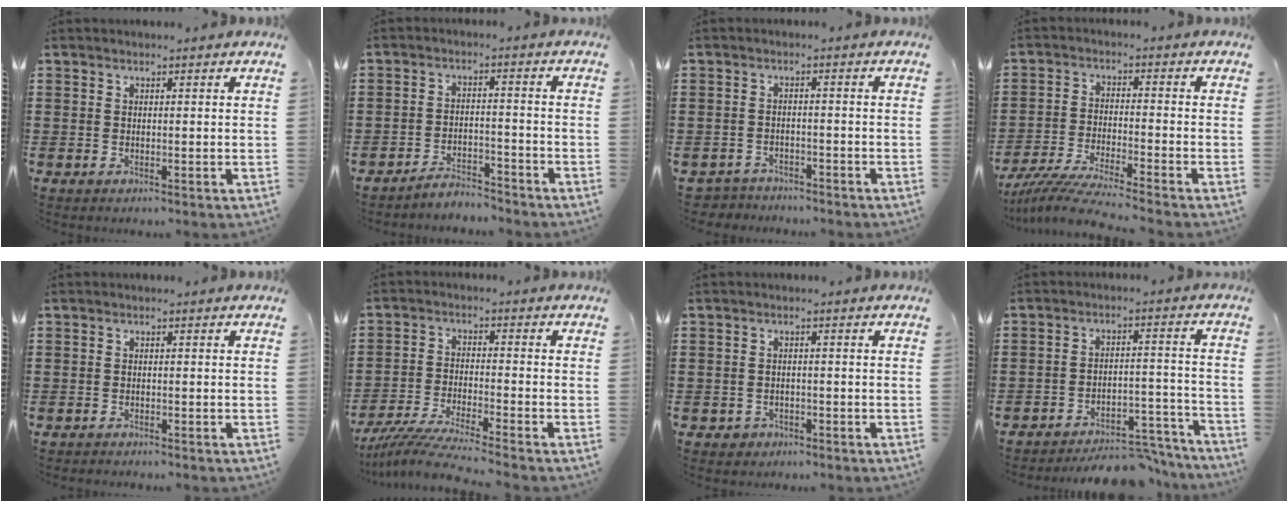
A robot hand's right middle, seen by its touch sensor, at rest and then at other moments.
{"total": 3.8, "force": [-3.8, 0.3, 0.1], "torque": [-0.006, 0.004, -0.079]}
{"total": 2.6, "force": [-2.5, 0.5, -0.3], "torque": [-0.003, 0.000, -0.056]}
{"total": 6.2, "force": [-5.8, -0.4, 2.2], "torque": [-0.058, -0.019, -0.119]}
{"total": 0.7, "force": [-0.7, 0.0, 0.0], "torque": [-0.001, 0.000, -0.016]}
{"total": 6.1, "force": [-5.7, -0.5, 2.2], "torque": [-0.061, -0.023, -0.116]}
{"total": 1.2, "force": [-0.9, 0.8, 0.1], "torque": [-0.006, 0.001, -0.022]}
{"total": 5.9, "force": [-5.5, 1.1, 1.8], "torque": [-0.023, 0.014, -0.106]}